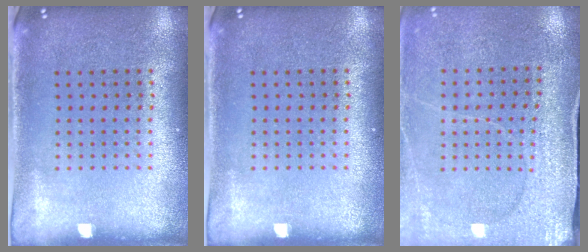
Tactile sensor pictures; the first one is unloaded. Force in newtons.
{"total": 0.0}
{"total": 3.0, "press": 3.0, "slide": 0.2}